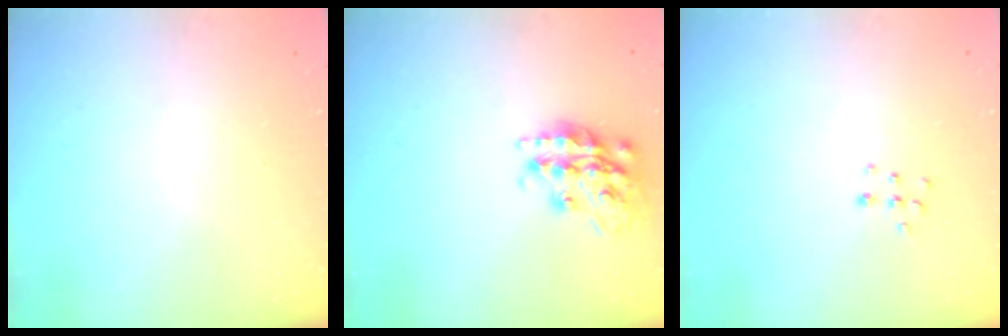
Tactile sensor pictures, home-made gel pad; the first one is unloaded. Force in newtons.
{"total": 18.3, "press": 18.3, "slide": 1.0}
{"total": 5.8, "press": 5.8, "slide": 0.3}